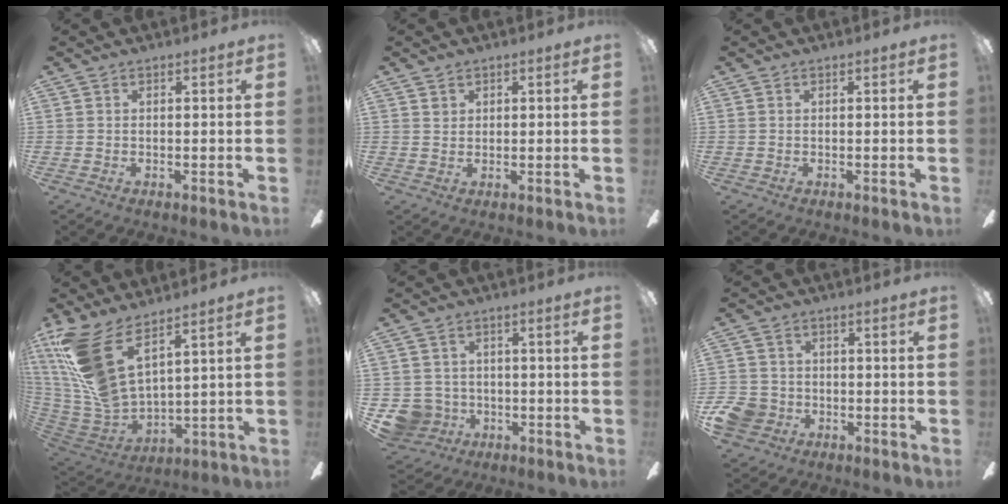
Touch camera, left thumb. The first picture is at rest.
{"total": 1.4, "force": [0.9, 1.0, 0.3], "torque": [0.002, -0.001, 0.016]}
{"total": 0.0}
{"total": 19.0, "force": [10.3, 7.6, 14.1], "torque": [-0.322, -0.066, 0.179]}
{"total": 6.7, "force": [-1.5, 6.4, 1.0], "torque": [-0.049, 0.006, -0.025]}
{"total": 7.8, "force": [-2.6, 6.8, 2.8], "torque": [-0.073, 0.025, -0.048]}